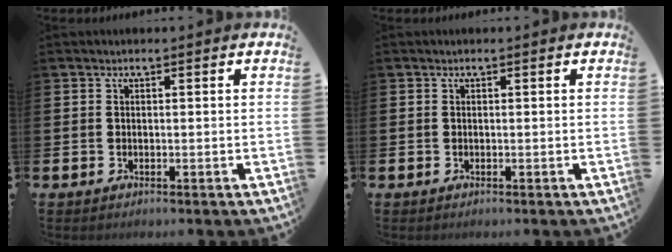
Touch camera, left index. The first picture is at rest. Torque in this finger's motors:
{"motor_torque": [-0.02, 0.01, 0.00, 0.00]}